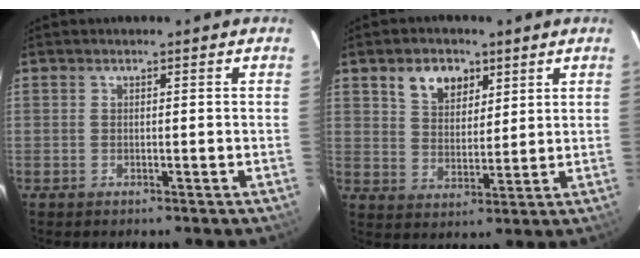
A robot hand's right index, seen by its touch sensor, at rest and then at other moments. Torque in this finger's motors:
{"motor_torque": [0.15, 0.13, 0.13, 0.05]}